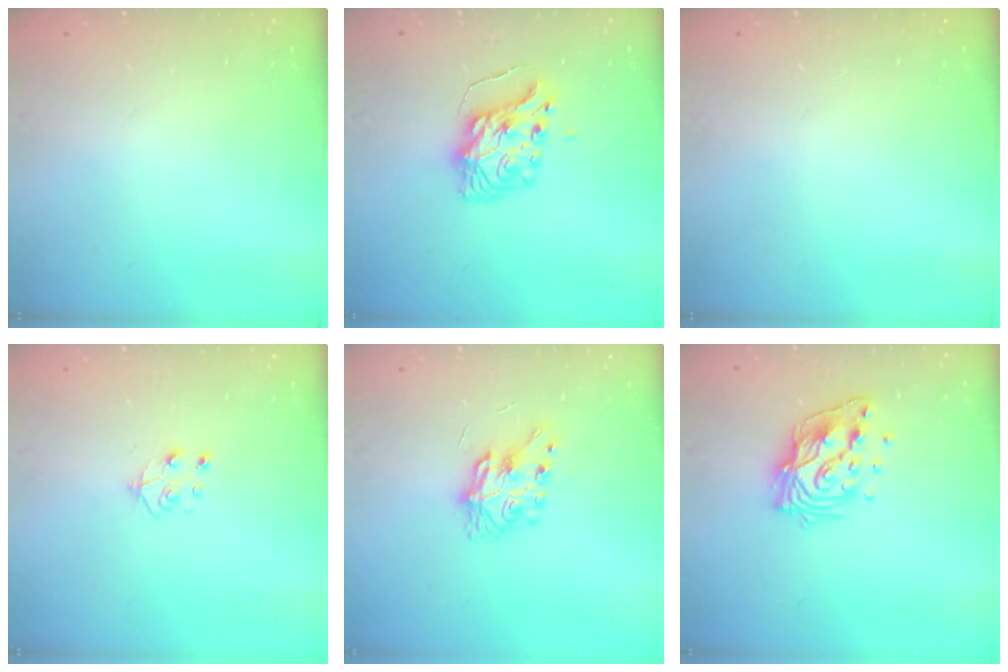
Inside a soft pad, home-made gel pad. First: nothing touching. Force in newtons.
{"total": 8.4, "press": 8.3, "slide": 0.5}
{"total": 0.0}
{"total": 4.8, "press": 4.8, "slide": 0.4}
{"total": 7.8, "press": 7.8, "slide": 0.1}
{"total": 13.3, "press": 13.2, "slide": 1.5}